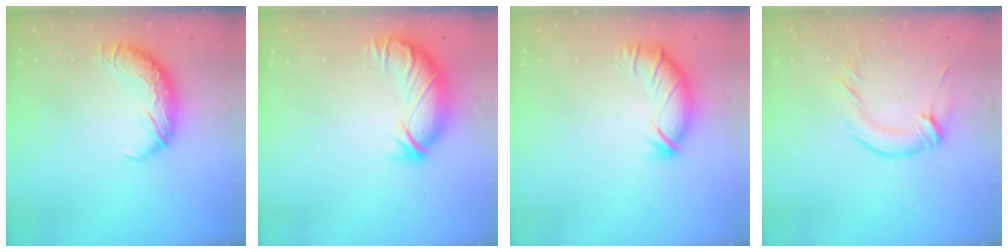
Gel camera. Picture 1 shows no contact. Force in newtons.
{"total": 3.7, "press": 2.2, "slide": 2.9}
{"total": 3.2, "press": 2.5, "slide": 1.9}
{"total": 0.9, "press": 0.7, "slide": 0.6}